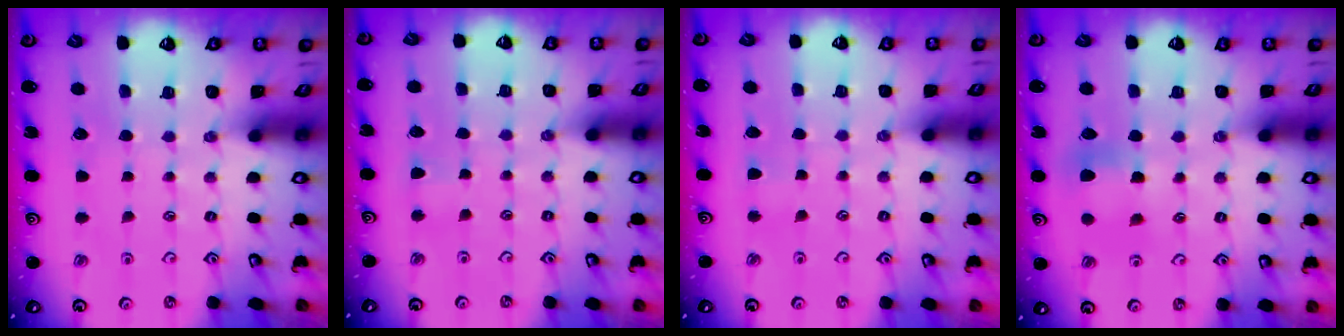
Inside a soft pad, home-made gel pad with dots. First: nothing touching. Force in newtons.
{"total": 1.9, "press": 1.9, "slide": 0.5}
{"total": 2.7, "press": 2.6, "slide": 0.5}
{"total": 5.7, "press": 5.7, "slide": 0.6}